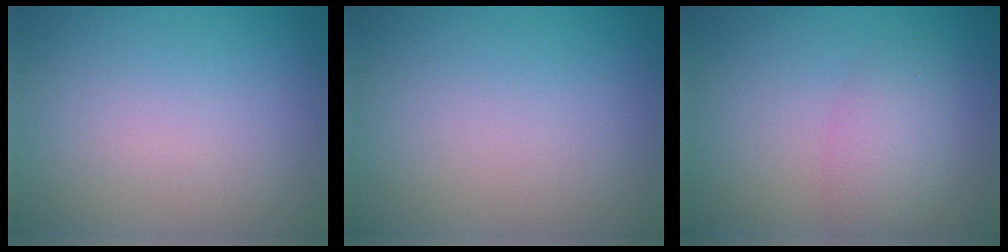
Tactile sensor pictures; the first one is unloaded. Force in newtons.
{"total": 0.0}
{"total": 2.9, "press": 2.9, "slide": 0.1}